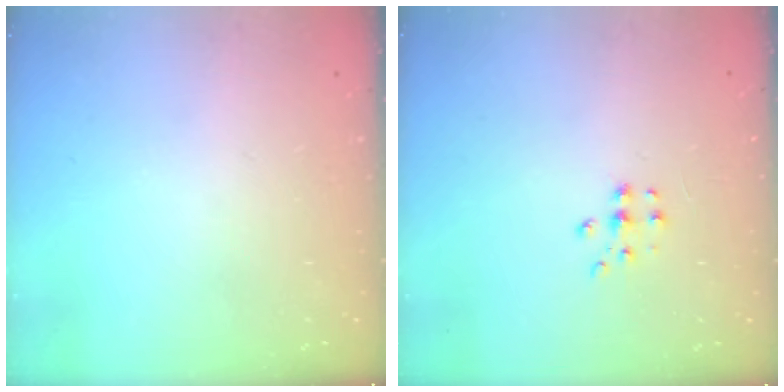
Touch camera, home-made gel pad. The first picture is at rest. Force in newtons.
{"total": 6.2, "press": 6.1, "slide": 0.8}